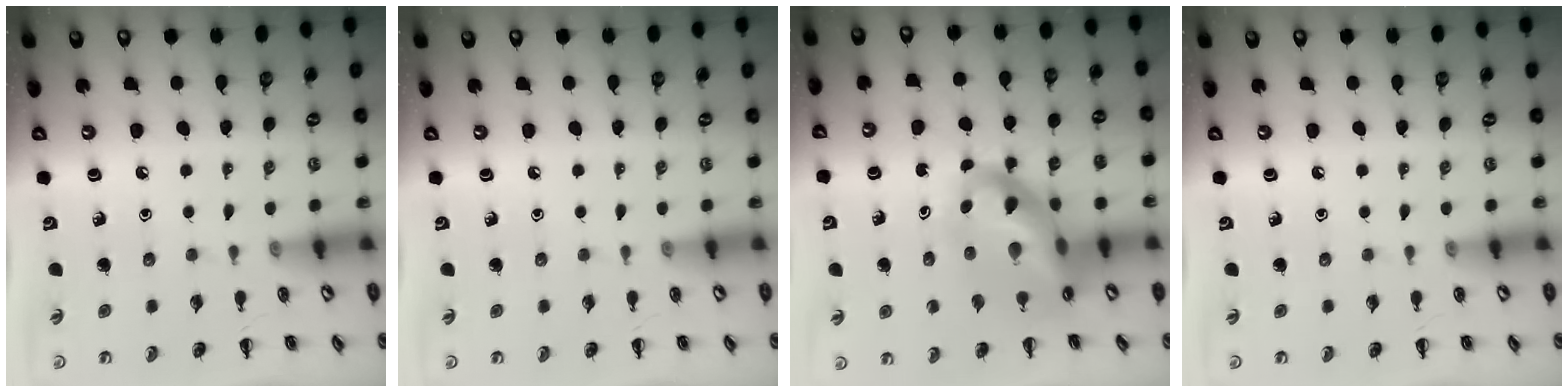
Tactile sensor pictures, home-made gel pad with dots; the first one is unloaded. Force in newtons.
{"total": 0.0}
{"total": 17.6, "press": 17.0, "slide": 4.7}
{"total": 0.0}